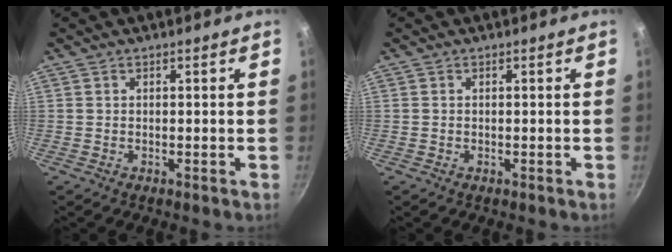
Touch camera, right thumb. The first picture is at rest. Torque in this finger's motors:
{"motor_torque": [-0.24, -0.04, -0.17, -0.09, -0.04]}